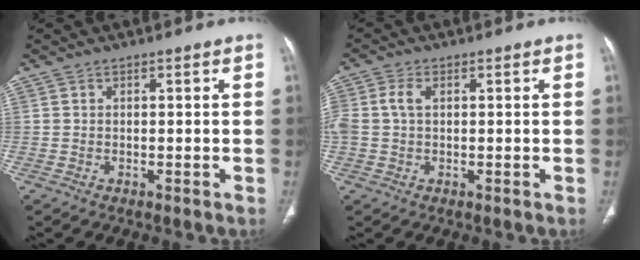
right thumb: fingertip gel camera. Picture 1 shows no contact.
{"total": 4.1, "force": [0.6, 2.6, 3.1], "torque": [-0.094, 0.014, 0.012]}